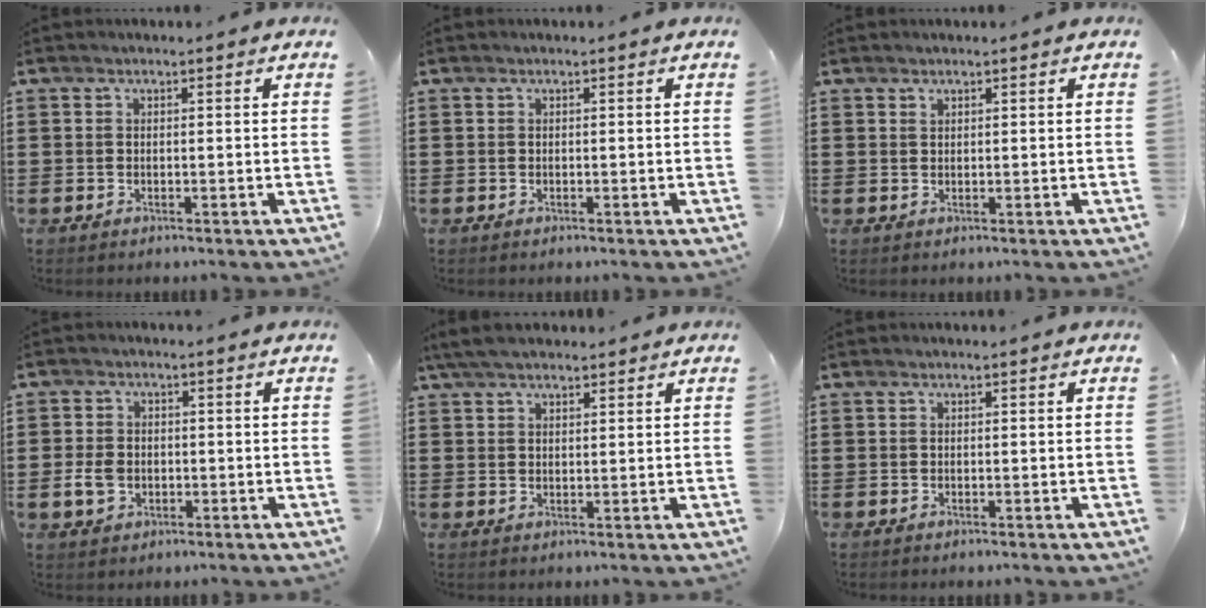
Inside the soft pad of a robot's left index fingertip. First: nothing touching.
{"total": 0.0}
{"total": 0.7, "force": [0.6, 0.3, 0.3], "torque": [-0.007, 0.002, 0.011]}
{"total": 3.8, "force": [-0.7, 3.0, 2.3], "torque": [-0.060, -0.001, -0.017]}
{"total": 3.9, "force": [3.1, 1.2, 2.2], "torque": [-0.049, 0.003, 0.057]}
{"total": 0.0}